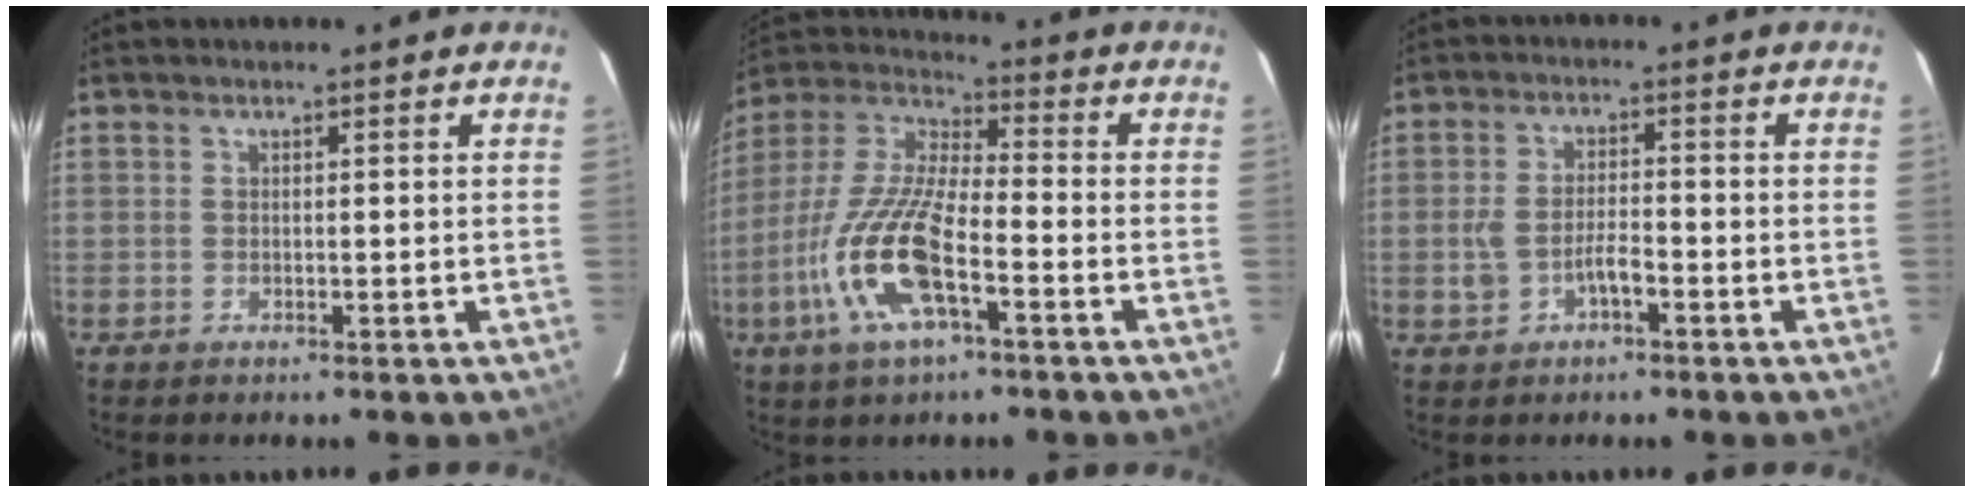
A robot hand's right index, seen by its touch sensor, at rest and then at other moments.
{"total": 16.2, "force": [-6.6, 4.9, 14.0], "torque": [-0.300, -0.012, -0.133]}
{"total": 5.1, "force": [-2.2, 2.5, 3.9], "torque": [-0.086, 0.006, -0.036]}